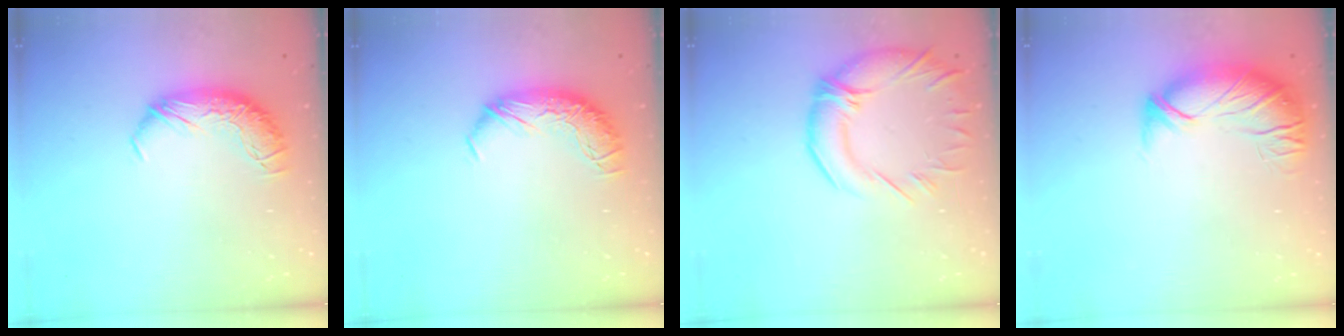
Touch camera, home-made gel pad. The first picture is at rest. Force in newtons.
{"total": 0.0}
{"total": 6.3, "press": 5.4, "slide": 3.3}
{"total": 2.7, "press": 1.2, "slide": 2.4}